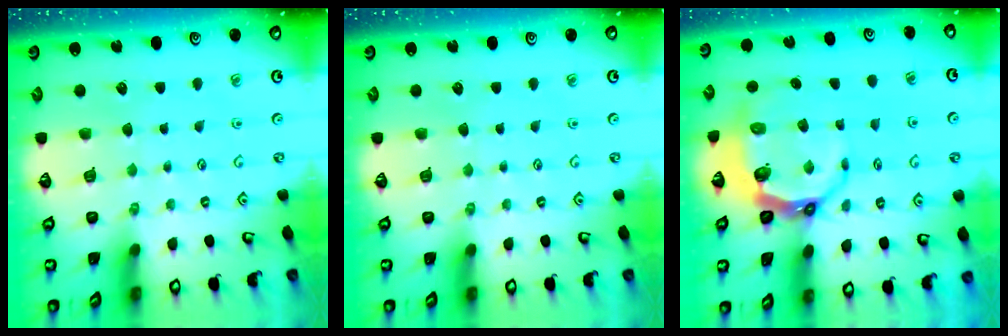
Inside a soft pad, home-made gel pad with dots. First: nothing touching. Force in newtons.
{"total": 0.0}
{"total": 7.0, "press": 6.2, "slide": 3.2}